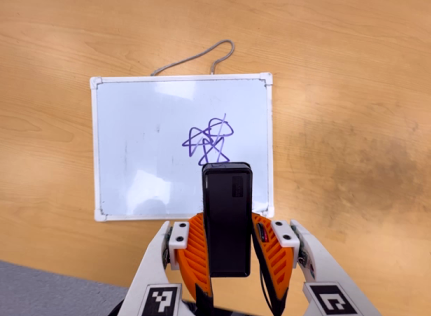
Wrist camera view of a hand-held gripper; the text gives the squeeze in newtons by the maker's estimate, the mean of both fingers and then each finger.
{"total": 3.8, "left": 2.5, "right": 5.0}